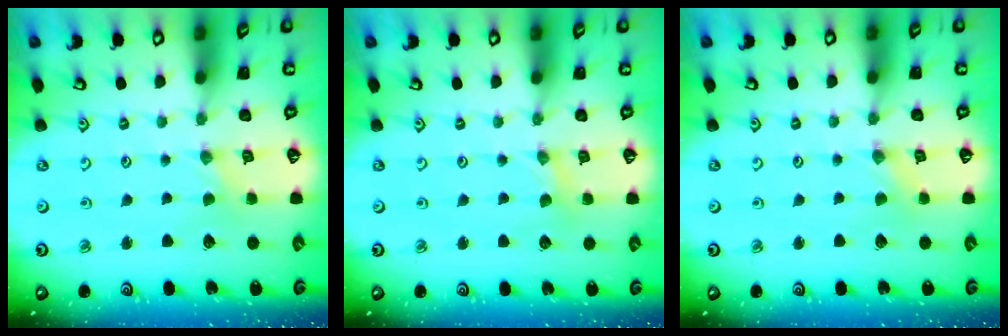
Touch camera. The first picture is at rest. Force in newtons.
{"total": 2.3, "press": 2.3, "slide": 0.2}
{"total": 0.0}